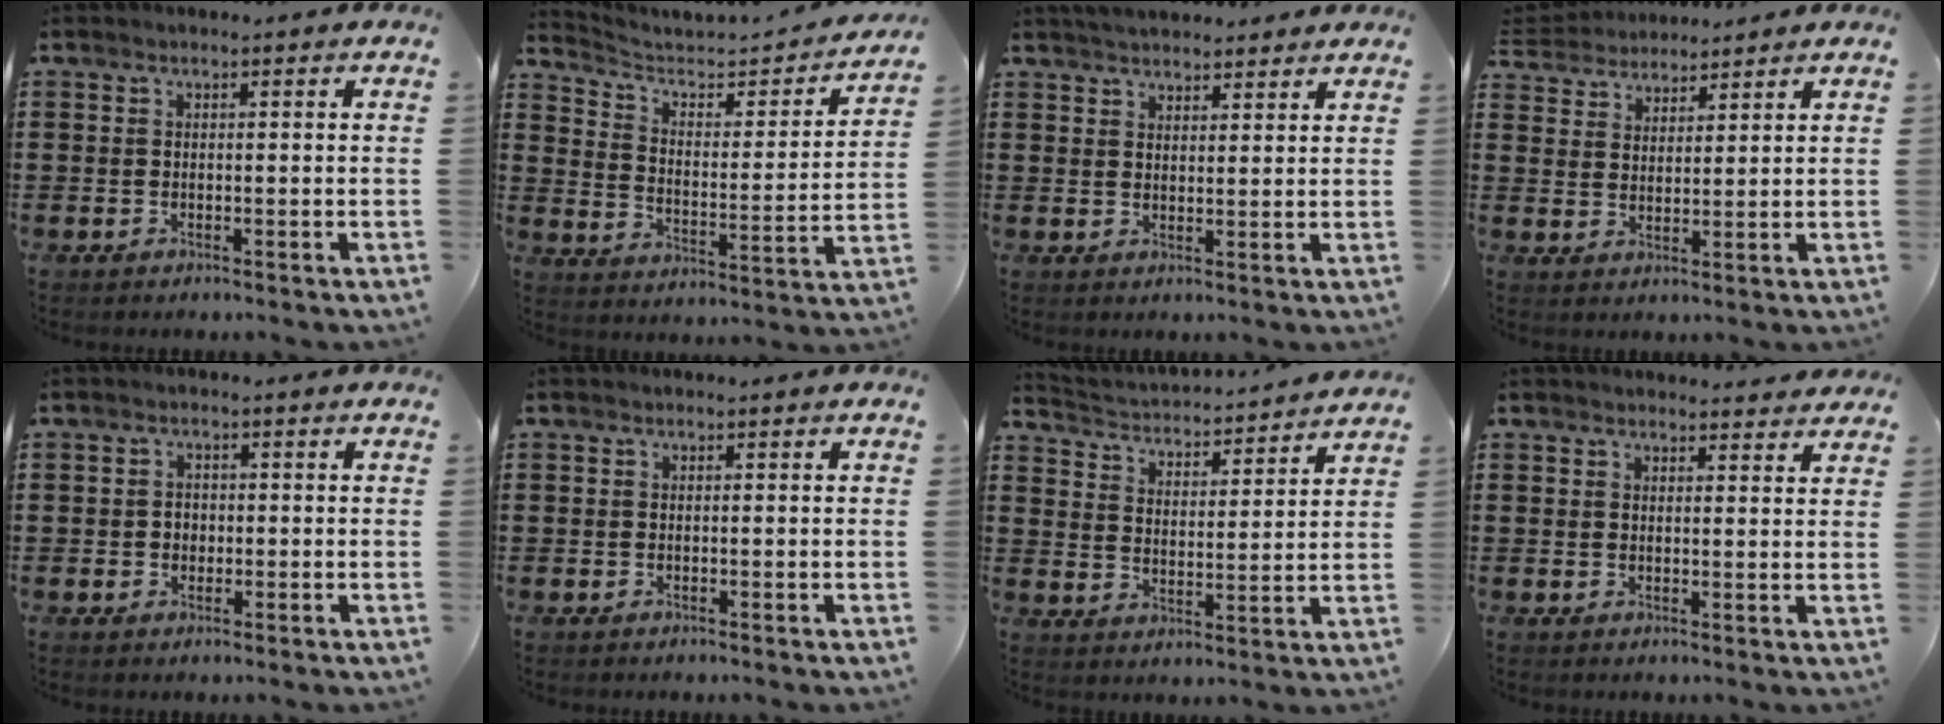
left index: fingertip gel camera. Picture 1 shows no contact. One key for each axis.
{"total": 3.3, "fx": 2.7, "fy": 1.4, "fz": 1.2, "tx": -0.045, "ty": -0.023, "tz": 0.037}
{"total": 3.0, "fx": 3.0, "fy": 0.2, "fz": 0.2, "tx": -0.011, "ty": -0.004, "tz": 0.057}
{"total": 3.7, "fx": 3.6, "fy": 1.1, "fz": -0.2, "tx": -0.015, "ty": -0.012, "tz": 0.065}
{"total": 1.7, "fx": -0.2, "fy": 1.5, "fz": 0.7, "tx": -0.018, "ty": 0.006, "tz": -0.006}
{"total": 0.0}
{"total": 2.6, "fx": 2.6, "fy": -0.1, "fz": -0.1, "tx": -0.019, "ty": -0.031, "tz": 0.035}
{"total": 2.3, "fx": 2.2, "fy": 0.1, "fz": 0.2, "tx": -0.002, "ty": -0.007, "tz": 0.042}